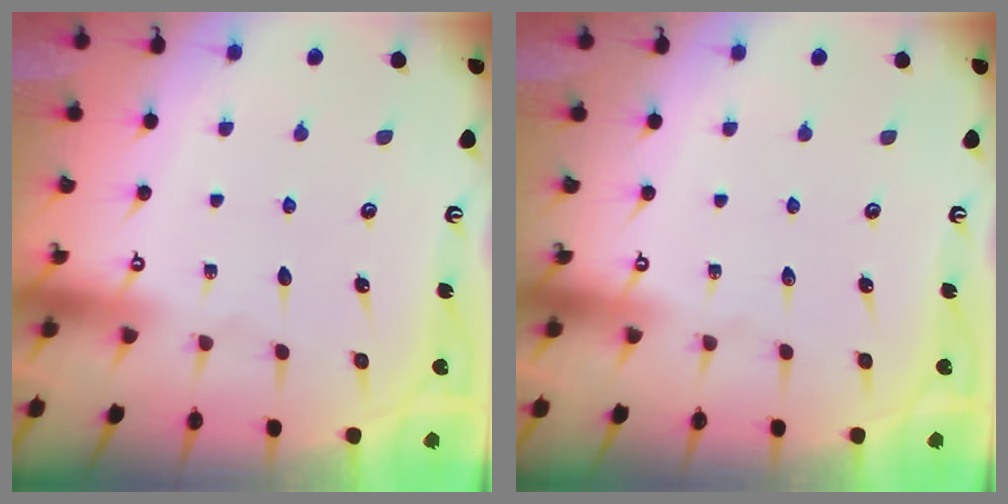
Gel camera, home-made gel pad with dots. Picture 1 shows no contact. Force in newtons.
{"total": 0.0}